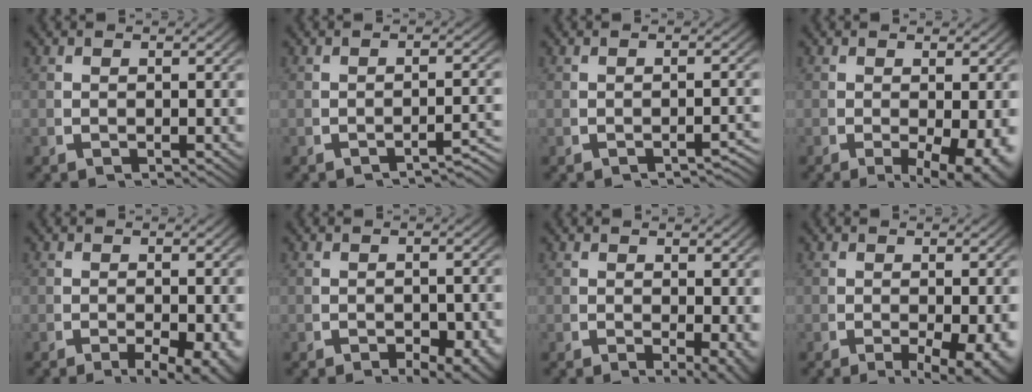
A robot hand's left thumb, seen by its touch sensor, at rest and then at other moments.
{"total": 3.0, "force": [-2.5, 0.5, 1.6], "torque": [-0.023, 0.000, -0.036]}
{"total": 2.3, "force": [-2.2, 0.4, 0.6], "torque": [-0.012, 0.000, -0.032]}
{"total": 5.5, "force": [-1.5, 2.7, 4.5], "torque": [-0.077, -0.026, -0.013]}
{"total": 4.9, "force": [-2.2, 2.1, 3.8], "torque": [-0.058, -0.024, -0.024]}
{"total": 4.3, "force": [-2.2, 2.2, 3.0], "torque": [-0.043, -0.024, -0.028]}
{"total": 2.8, "force": [-0.5, 1.0, 2.5], "torque": [-0.032, -0.017, 0.000]}
{"total": 5.1, "force": [-1.7, 2.3, 4.2], "torque": [-0.068, -0.024, -0.016]}